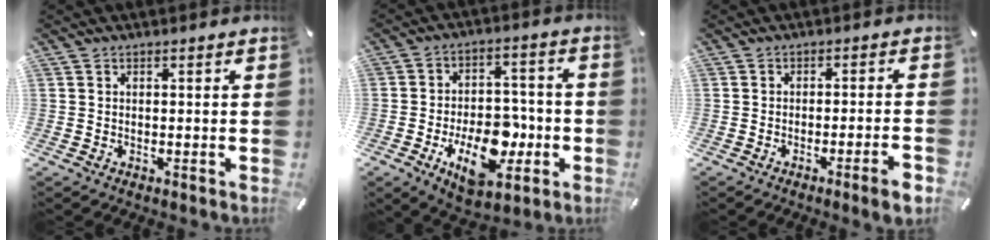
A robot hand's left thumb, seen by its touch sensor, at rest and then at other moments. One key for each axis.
{"total": 15.1, "fx": -5.5, "fy": 9.1, "fz": 10.7, "tx": -0.163, "ty": 0.017, "tz": -0.090}
{"total": 5.3, "fx": -2.7, "fy": 0.5, "fz": 4.6, "tx": -0.068, "ty": 0.000, "tz": -0.043}